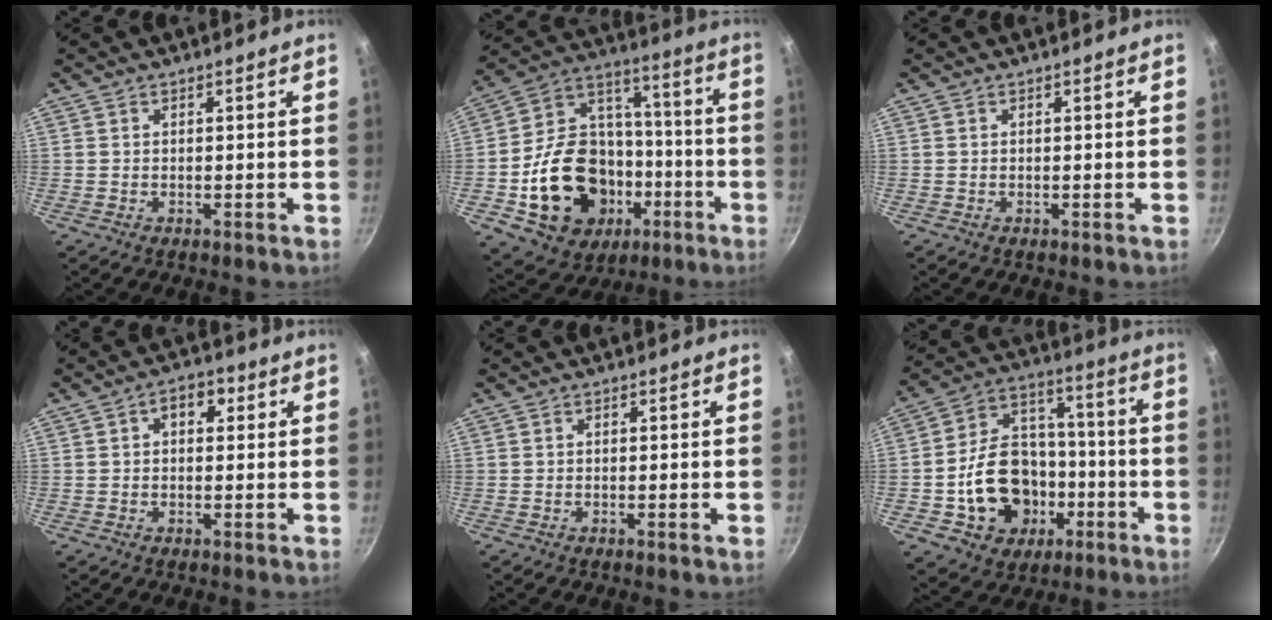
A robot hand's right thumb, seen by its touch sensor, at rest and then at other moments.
{"total": 25.8, "force": [-7.2, 19.6, 15.1], "torque": [-0.233, 0.065, -0.098]}
{"total": 0.0}
{"total": 4.5, "force": [1.2, 3.1, 3.1], "torque": [-0.020, 0.008, 0.010]}
{"total": 0.7, "force": [-0.2, 0.1, 0.6], "torque": [-0.011, 0.000, -0.007]}
{"total": 18.9, "force": [-4.6, 15.2, 10.2], "torque": [-0.140, 0.059, -0.063]}